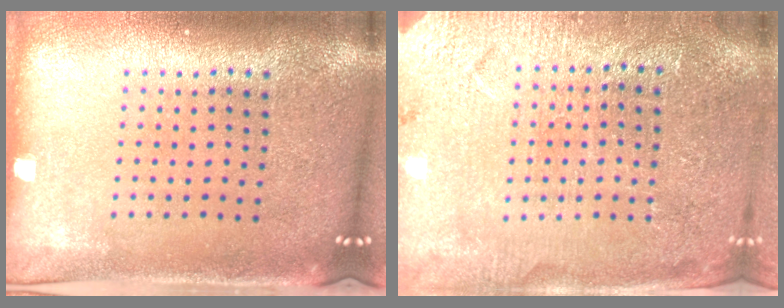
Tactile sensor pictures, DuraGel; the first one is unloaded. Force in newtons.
{"total": 3.3, "press": 3.2, "slide": 0.6}